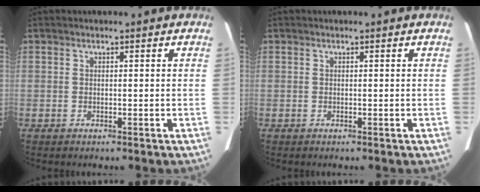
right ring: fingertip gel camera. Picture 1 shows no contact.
{"total": 0.0}